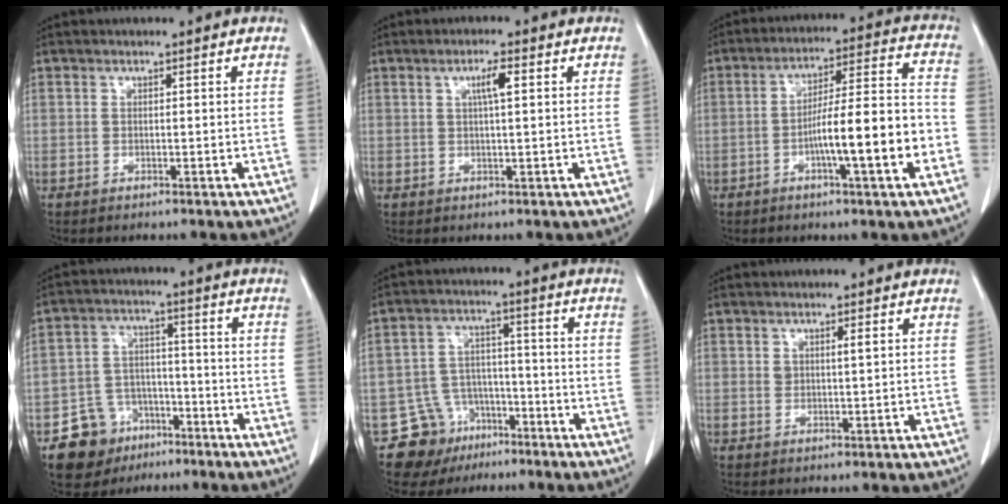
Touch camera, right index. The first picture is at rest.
{"total": 3.0, "force": [1.0, 0.2, 2.9], "torque": [-0.048, 0.003, 0.016]}
{"total": 13.5, "force": [-4.1, 0.8, 12.8], "torque": [-0.202, 0.016, -0.064]}
{"total": 8.7, "force": [-5.1, 7.0, 1.3], "torque": [-0.021, 0.026, -0.077]}
{"total": 9.6, "force": [-5.8, 7.7, 0.8], "torque": [-0.011, 0.043, -0.085]}
{"total": 1.4, "force": [0.7, 0.4, 1.2], "torque": [-0.021, -0.001, 0.012]}